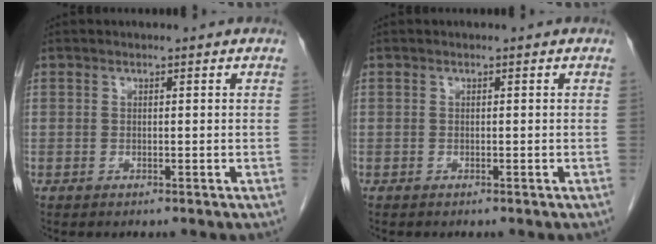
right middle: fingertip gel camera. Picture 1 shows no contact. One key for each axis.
{"total": 0.0}